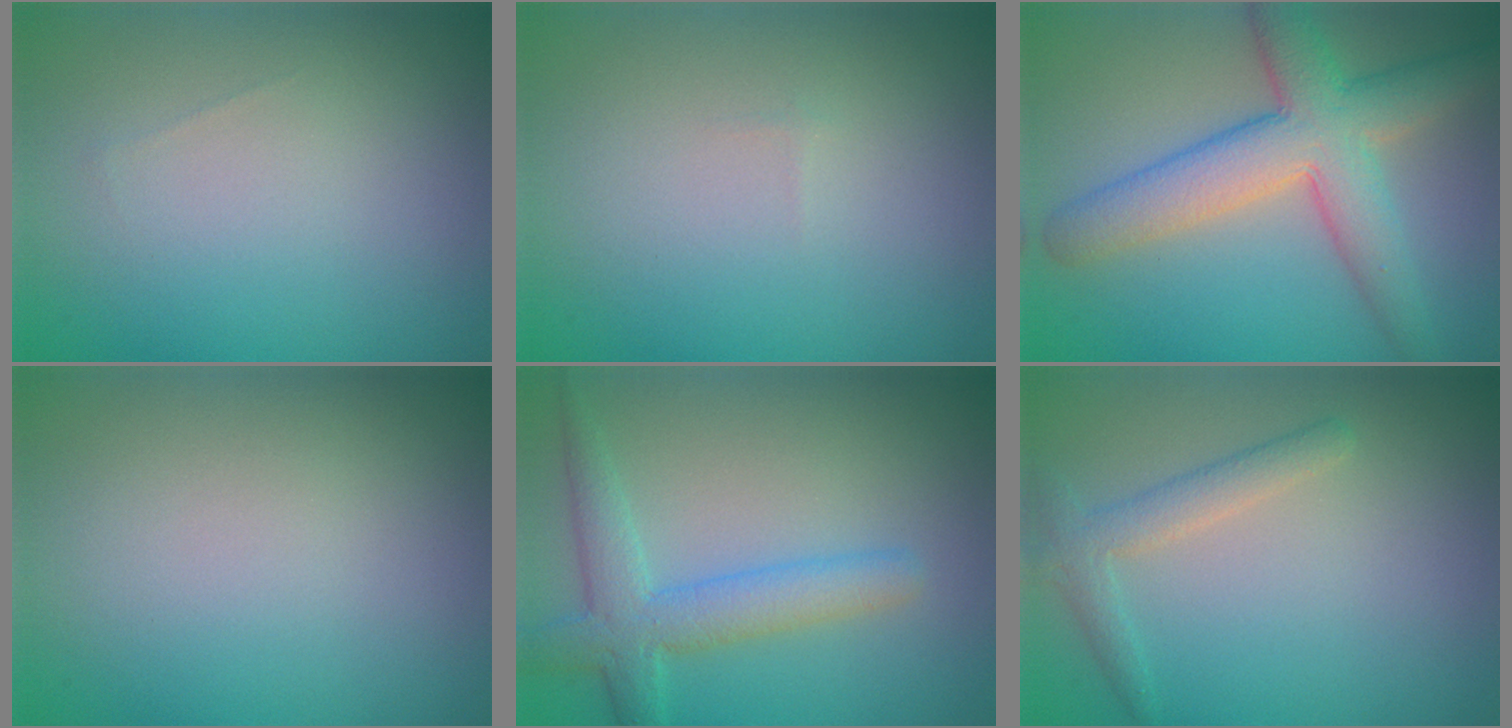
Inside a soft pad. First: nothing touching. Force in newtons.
{"total": 0.0}
{"total": 7.2, "press": 7.2, "slide": 0.4}
{"total": 0.0}
{"total": 4.1, "press": 4.0, "slide": 0.2}
{"total": 2.2, "press": 2.2, "slide": 0.1}